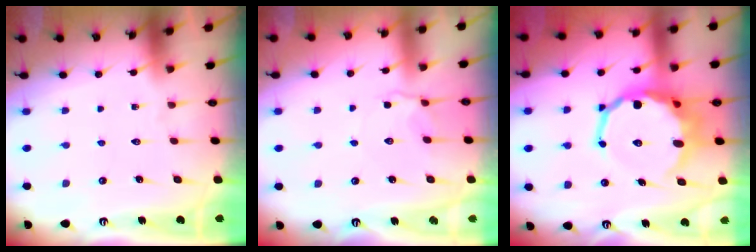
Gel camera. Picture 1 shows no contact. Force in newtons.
{"total": 2.8, "press": 2.6, "slide": 1.1}
{"total": 13.1, "press": 12.7, "slide": 3.2}